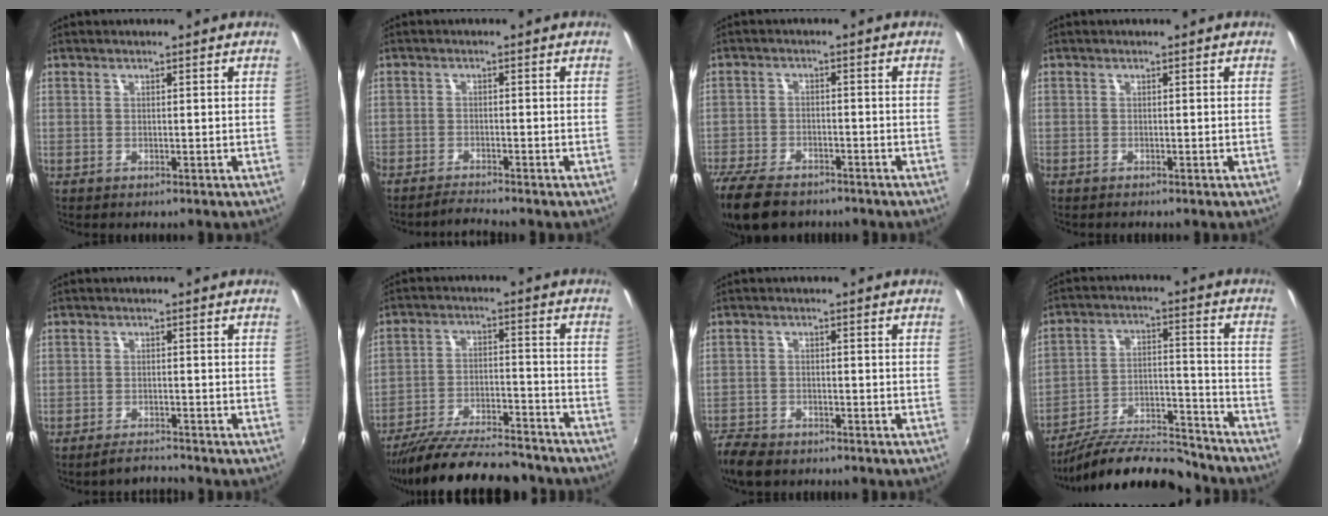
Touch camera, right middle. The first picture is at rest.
{"total": 2.8, "force": [-2.8, -0.4, 0.4], "torque": [-0.024, -0.008, -0.056]}
{"total": 12.3, "force": [-9.7, 5.1, 5.6], "torque": [-0.151, -0.028, -0.173]}
{"total": 0.5, "force": [-0.5, 0.0, 0.1], "torque": [-0.001, -0.005, -0.011]}
{"total": 2.4, "force": [-2.4, 0.2, 0.3], "torque": [-0.016, -0.001, -0.043]}
{"total": 20.6, "force": [-17.9, 4.2, 9.3], "torque": [-0.177, -0.031, -0.267]}
{"total": 6.8, "force": [-5.7, 2.9, 2.4], "torque": [-0.078, -0.017, -0.107]}
{"total": 18.8, "force": [-16.9, 4.2, 7.0], "torque": [-0.127, 0.010, -0.251]}